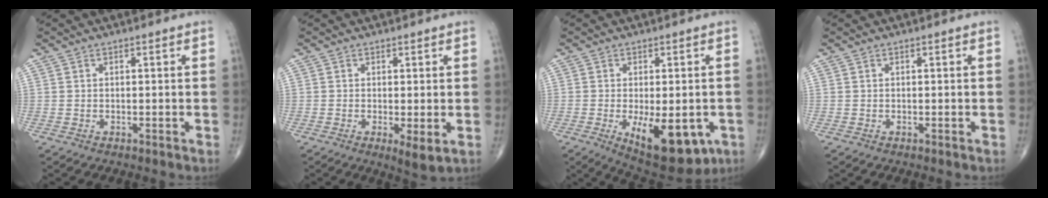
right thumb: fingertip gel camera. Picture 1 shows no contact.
{"total": 3.6, "force": [-0.6, 0.9, 3.5], "torque": [-0.058, -0.014, -0.011]}
{"total": 14.1, "force": [-4.6, 6.5, 11.6], "torque": [-0.152, -0.012, -0.049]}
{"total": 0.0}